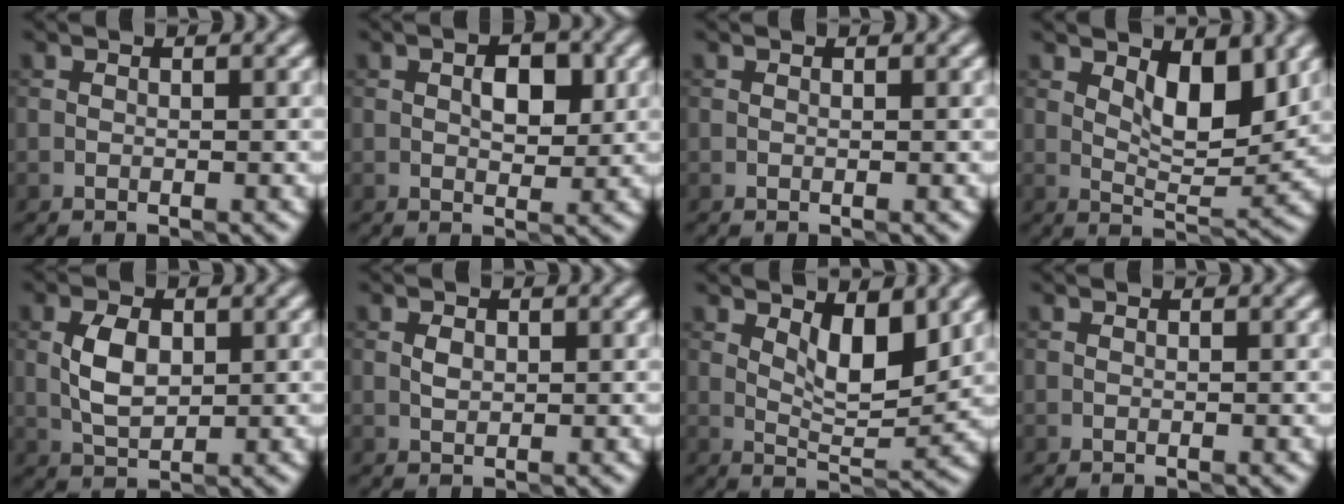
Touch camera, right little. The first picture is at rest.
{"total": 2.9, "force": [0.5, 1.5, 2.4], "torque": [-0.036, 0.004, 0.008]}
{"total": 0.0}
{"total": 5.2, "force": [2.0, 2.1, 4.3], "torque": [-0.067, -0.001, 0.038]}
{"total": 3.4, "force": [0.5, 2.0, 2.7], "torque": [-0.055, 0.006, 0.013]}
{"total": 1.0, "force": [0.4, 0.7, 0.7], "torque": [-0.011, 0.006, 0.008]}
{"total": 4.7, "force": [1.9, 1.8, 4.0], "torque": [-0.066, -0.002, 0.037]}
{"total": 0.0}